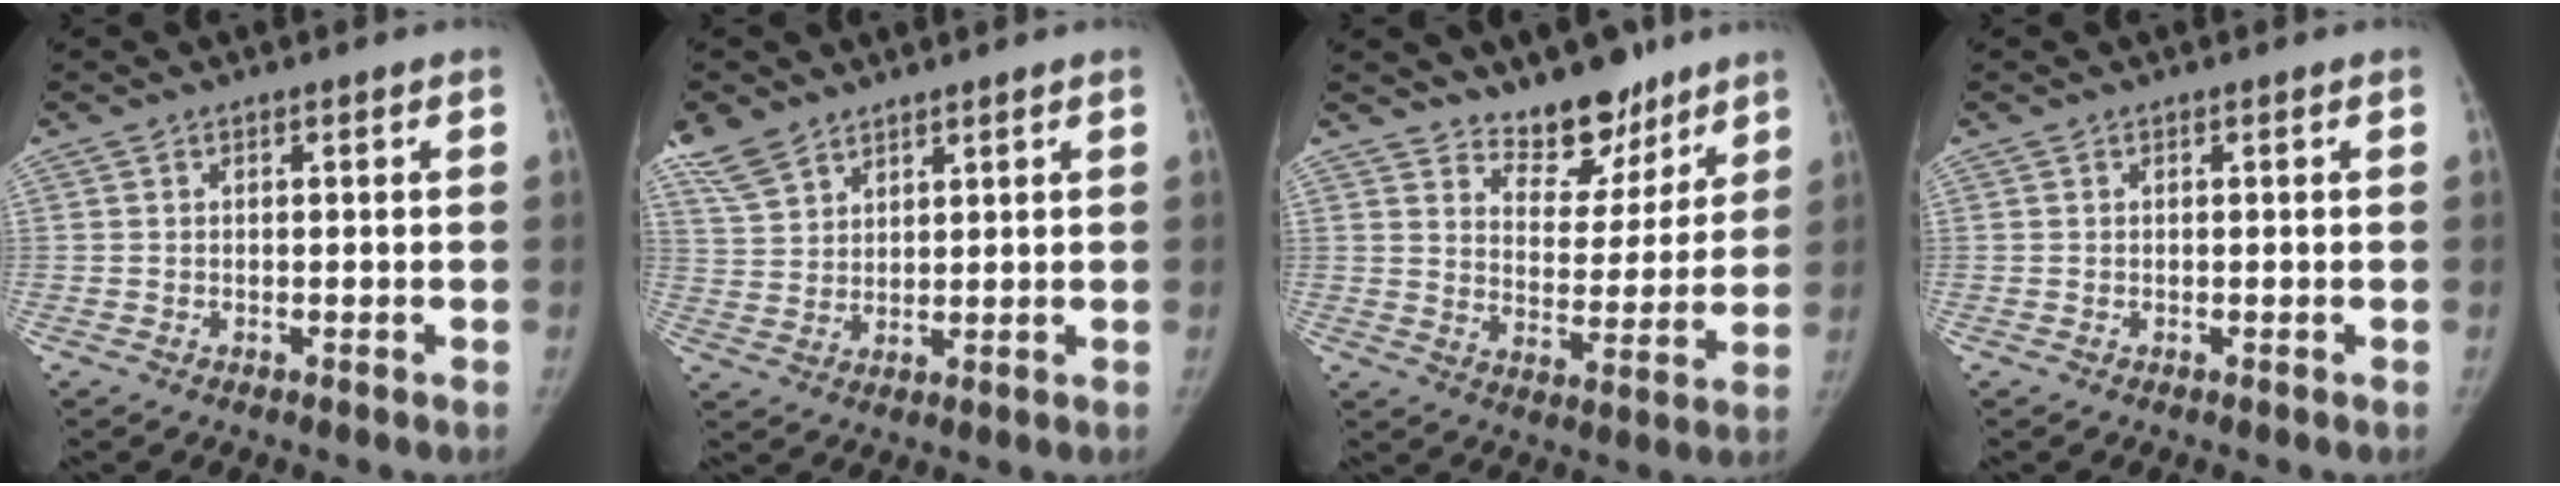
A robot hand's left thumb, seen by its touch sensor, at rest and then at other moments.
{"total": 6.8, "force": [5.3, 3.5, 2.4], "torque": [-0.041, -0.014, 0.115]}
{"total": 11.1, "force": [9.1, 5.2, 3.6], "torque": [-0.010, -0.067, 0.149]}
{"total": 0.0}